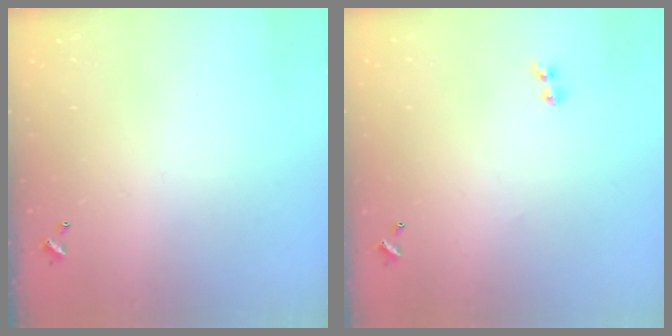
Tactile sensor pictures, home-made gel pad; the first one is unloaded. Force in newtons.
{"total": 2.0, "press": 1.7, "slide": 1.0}